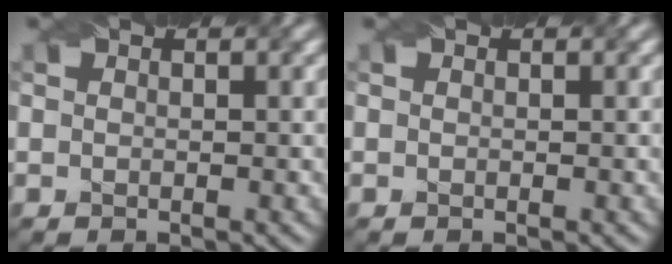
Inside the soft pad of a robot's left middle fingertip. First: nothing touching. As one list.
[{"total": 0.0}]